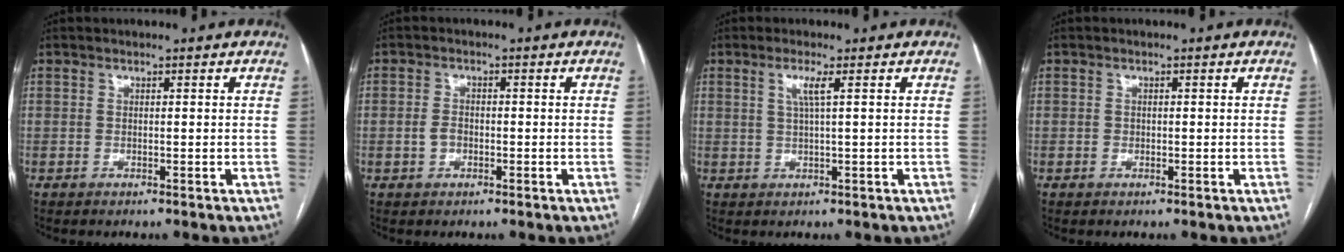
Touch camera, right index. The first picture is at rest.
{"total": 2.2, "force": [-0.6, 1.5, 1.5], "torque": [-0.031, 0.006, -0.010]}
{"total": 2.4, "force": [0.9, -0.3, 2.3], "torque": [-0.050, 0.002, 0.017]}
{"total": 0.6, "force": [-0.2, 0.5, 0.3], "torque": [-0.008, 0.001, -0.003]}